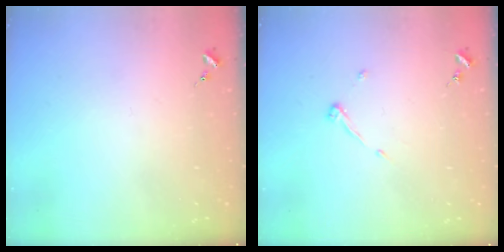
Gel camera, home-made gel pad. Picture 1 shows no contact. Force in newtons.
{"total": 3.9, "press": 3.9, "slide": 0.4}